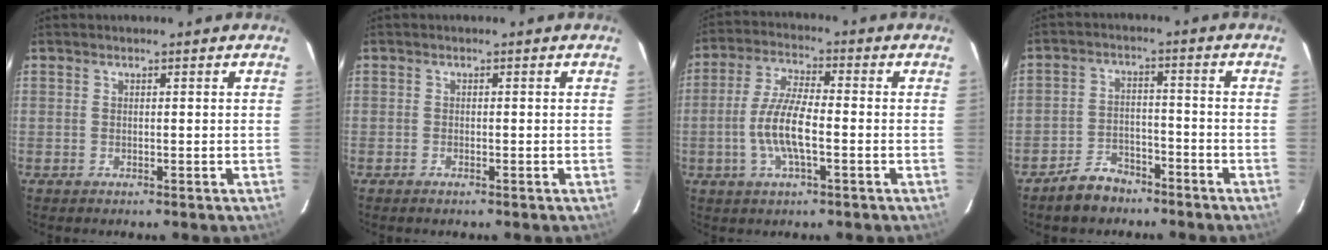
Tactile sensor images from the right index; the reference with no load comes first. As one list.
[{"total": 1.0, "force": [-0.8, 0.3, 0.5], "torque": [-0.013, -0.001, -0.017]}, {"total": 9.1, "force": [-2.3, 2.2, 8.5], "torque": [-0.174, 0.000, -0.046]}, {"total": 6.8, "force": [-5.3, 3.8, 1.8], "torque": [-0.055, 0.018, -0.081]}]